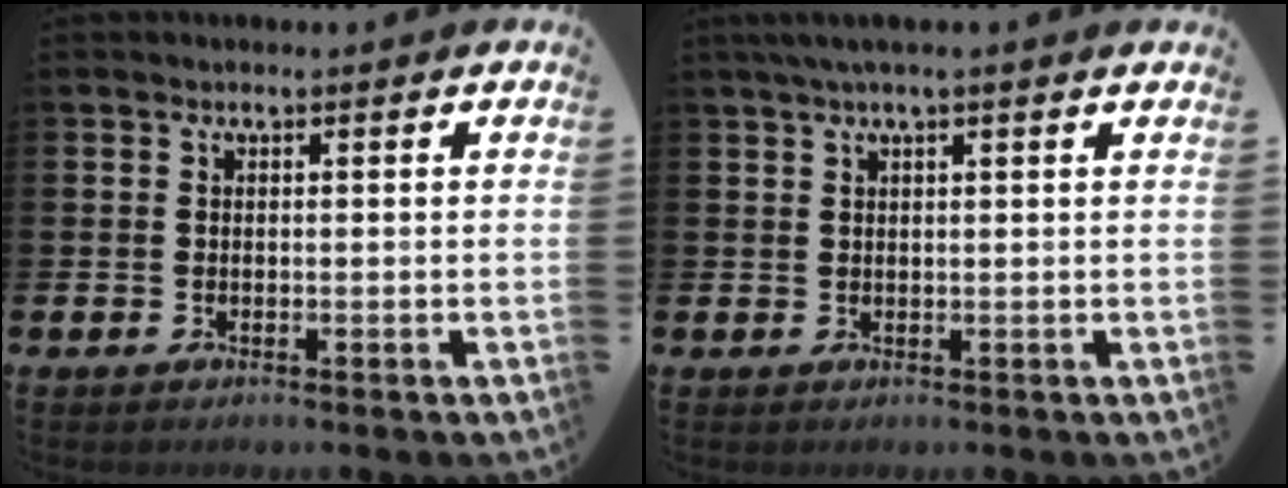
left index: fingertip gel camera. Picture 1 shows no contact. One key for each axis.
{"total": 2.2, "fx": 1.6, "fy": 0.0, "fz": 1.5, "tx": -0.036, "ty": 0.006, "tz": 0.030}